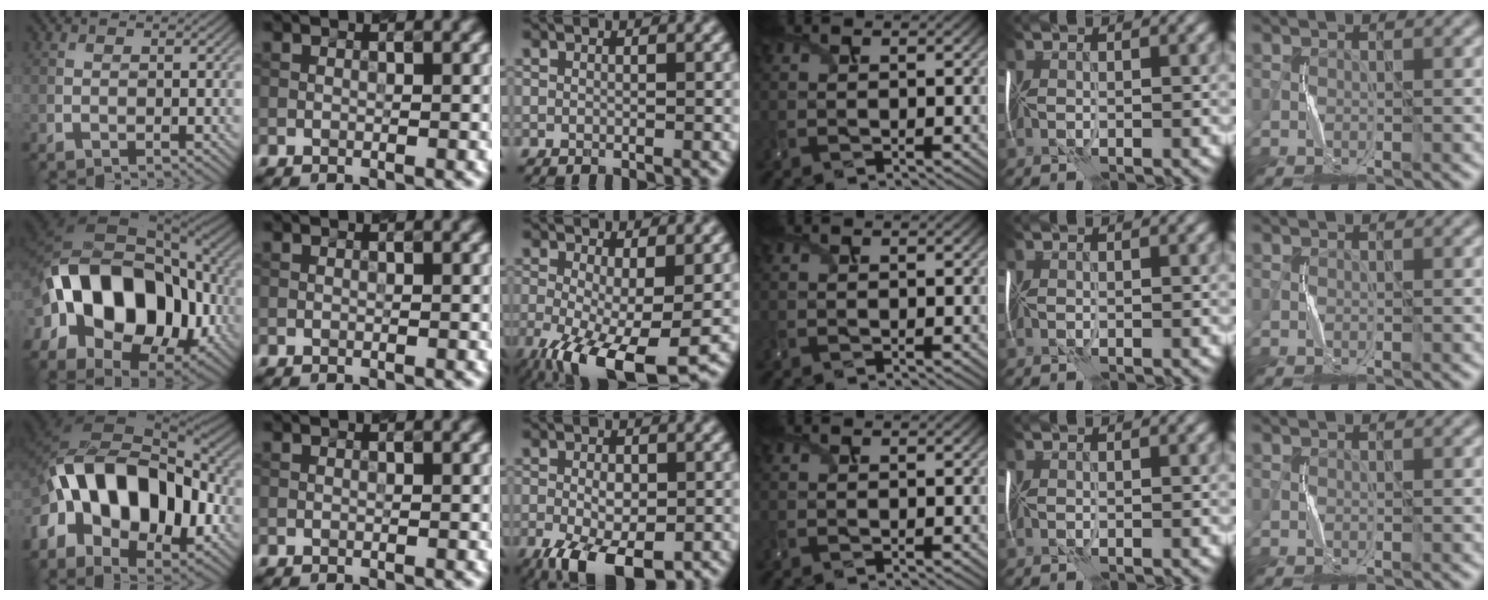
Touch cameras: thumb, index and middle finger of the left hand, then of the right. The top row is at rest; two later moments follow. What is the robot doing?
{"motion": "shake", "object": "handbell"}